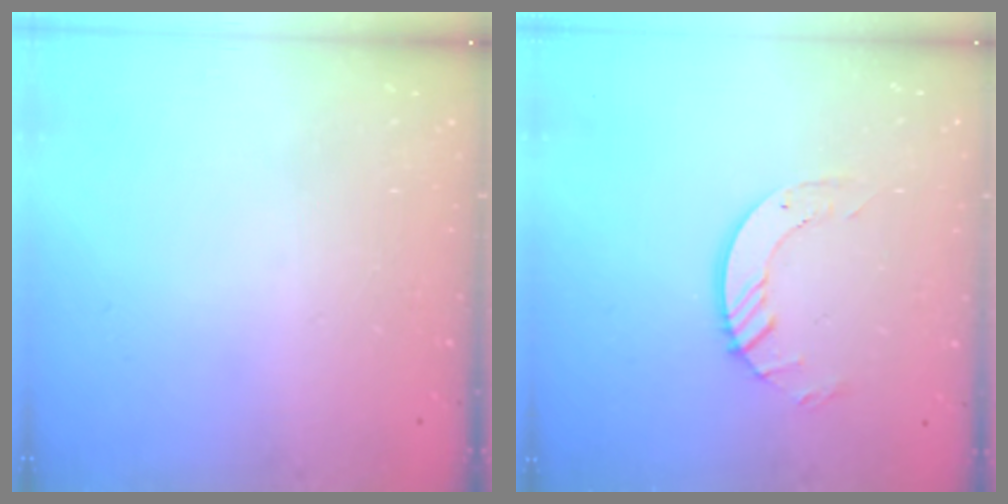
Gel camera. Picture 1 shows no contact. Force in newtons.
{"total": 7.0, "press": 7.0, "slide": 0.6}